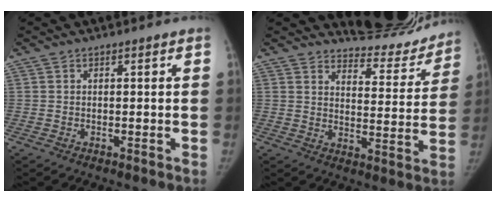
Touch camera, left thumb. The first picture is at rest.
{"total": 13.6, "force": [13.1, 3.4, 1.2], "torque": [0.027, -0.111, 0.166]}